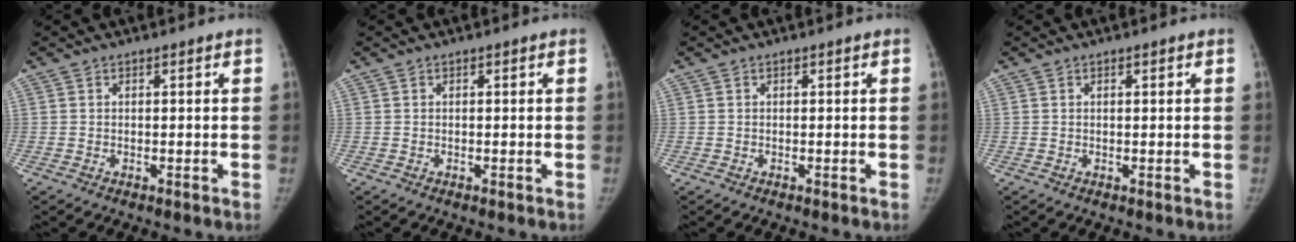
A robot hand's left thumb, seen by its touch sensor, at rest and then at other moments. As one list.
[{"total": 0.0}, {"total": 0.0}, {"total": 0.6, "force": [0.2, 0.1, 0.5], "torque": [-0.009, 0.000, 0.004]}]